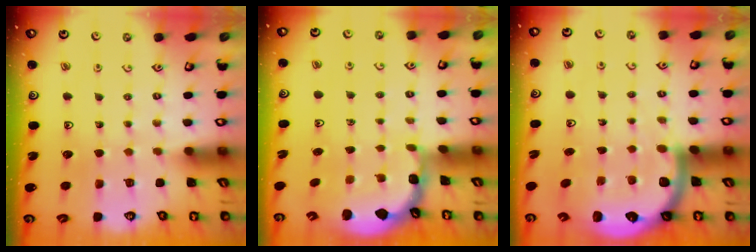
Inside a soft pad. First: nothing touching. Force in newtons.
{"total": 1.8, "press": 1.6, "slide": 0.8}
{"total": 6.2, "press": 6.1, "slide": 1.2}